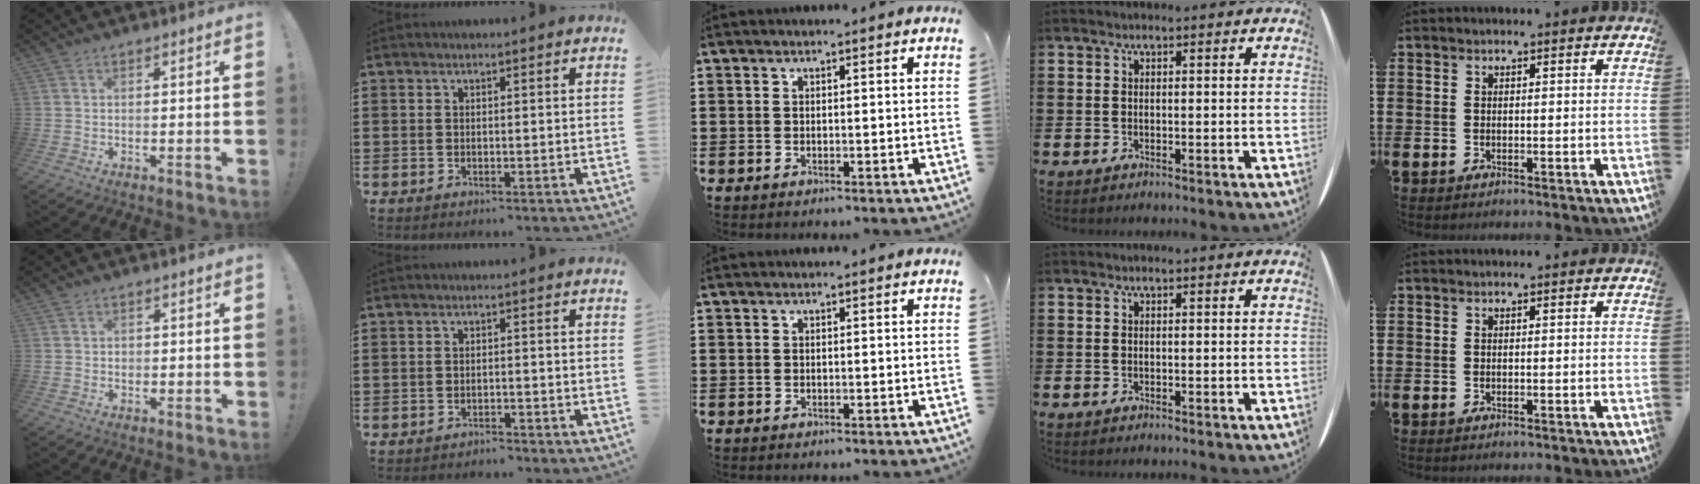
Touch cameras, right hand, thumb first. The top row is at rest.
{"thumb": {"total": 1.0, "force": [-0.2, 0.9, 0.3], "torque": [-0.010, 0.004, -0.003]}, "index": {"total": 1.5, "force": [-1.5, 0.1, -0.1], "torque": [-0.003, 0.002, -0.034]}}